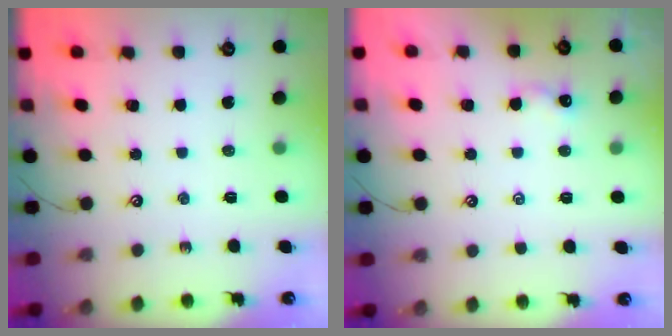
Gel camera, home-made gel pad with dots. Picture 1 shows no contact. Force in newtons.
{"total": 1.8, "press": 1.8, "slide": 0.3}